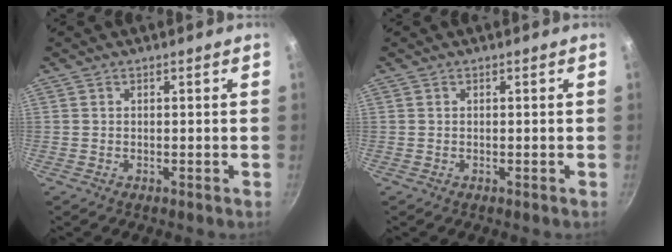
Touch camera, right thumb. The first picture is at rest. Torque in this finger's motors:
{"motor_torque": [0.11, 0.13, 0.00, 0.00, 0.01]}